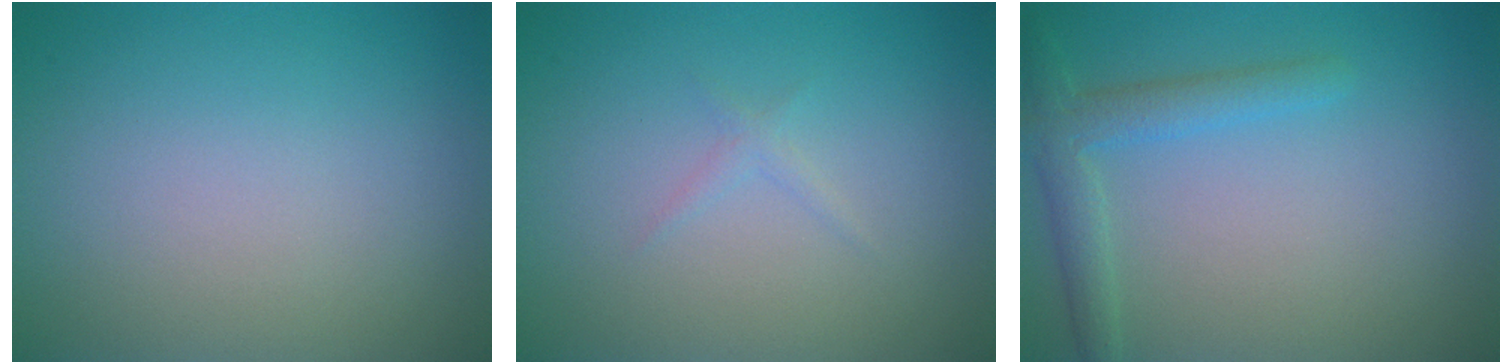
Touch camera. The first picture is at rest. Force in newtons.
{"total": 0.7, "press": 0.7, "slide": 0.0}
{"total": 2.8, "press": 2.8, "slide": 0.2}